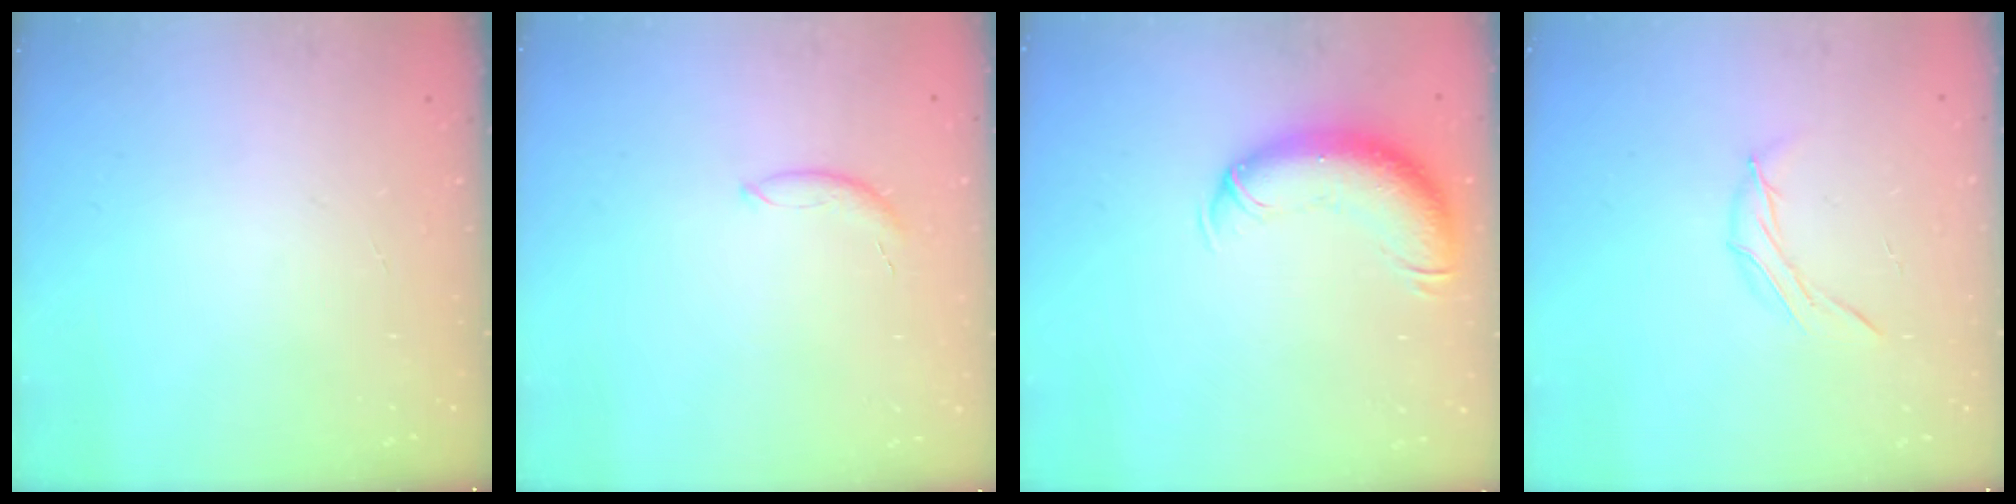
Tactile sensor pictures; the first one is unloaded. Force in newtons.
{"total": 5.8, "press": 5.7, "slide": 0.7}
{"total": 12.5, "press": 12.2, "slide": 3.0}
{"total": 6.3, "press": 6.2, "slide": 1.0}